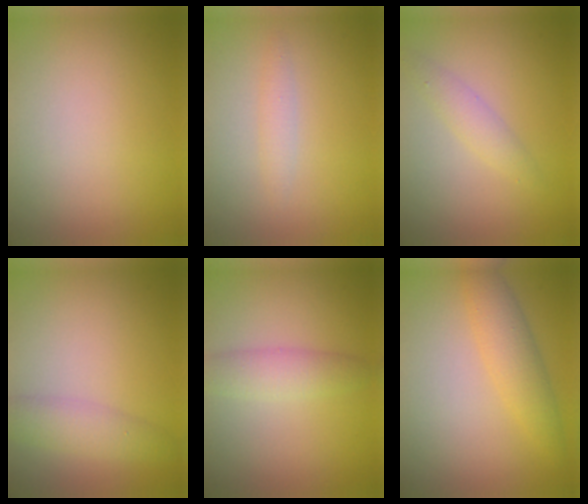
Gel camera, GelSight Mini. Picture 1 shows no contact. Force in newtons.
{"total": 1.2, "press": 1.2, "slide": 0.0}
{"total": 1.7, "press": 1.7, "slide": 0.0}
{"total": 2.9, "press": 2.9, "slide": 0.1}
{"total": 2.7, "press": 2.7, "slide": 0.1}
{"total": 3.2, "press": 3.2, "slide": 0.1}